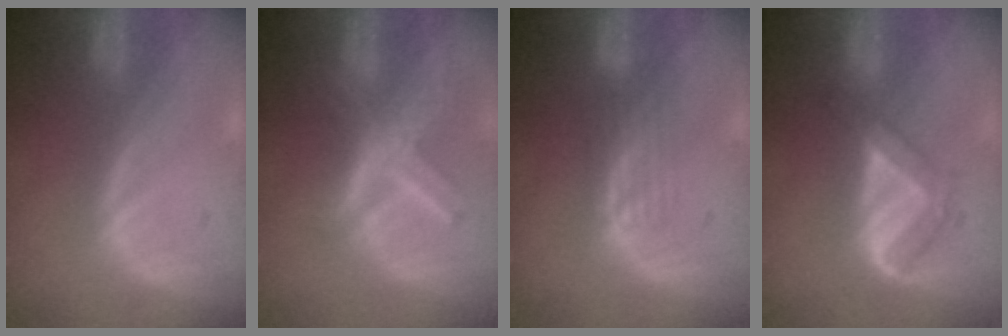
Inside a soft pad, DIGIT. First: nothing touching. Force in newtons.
{"total": 7.8, "press": 6.7, "slide": 3.9}
{"total": 2.6, "press": 2.6, "slide": 0.4}
{"total": 5.5, "press": 4.6, "slide": 3.1}